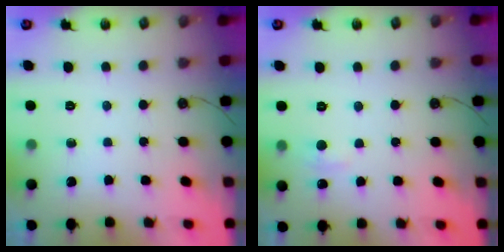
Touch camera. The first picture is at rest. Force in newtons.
{"total": 3.4, "press": 3.4, "slide": 0.3}